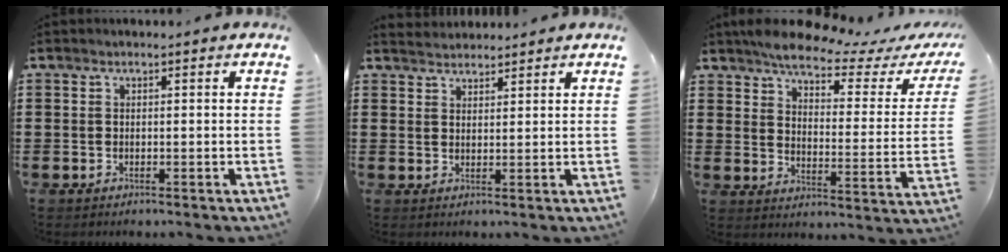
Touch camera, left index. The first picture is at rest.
{"total": 2.2, "force": [2.1, 0.3, -0.3], "torque": [-0.001, 0.001, 0.042]}
{"total": 6.3, "force": [5.6, 1.0, 2.9], "torque": [-0.077, -0.033, 0.092]}